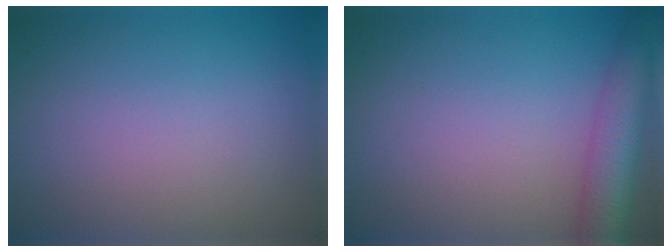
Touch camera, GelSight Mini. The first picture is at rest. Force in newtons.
{"total": 6.1, "press": 6.1, "slide": 0.3}